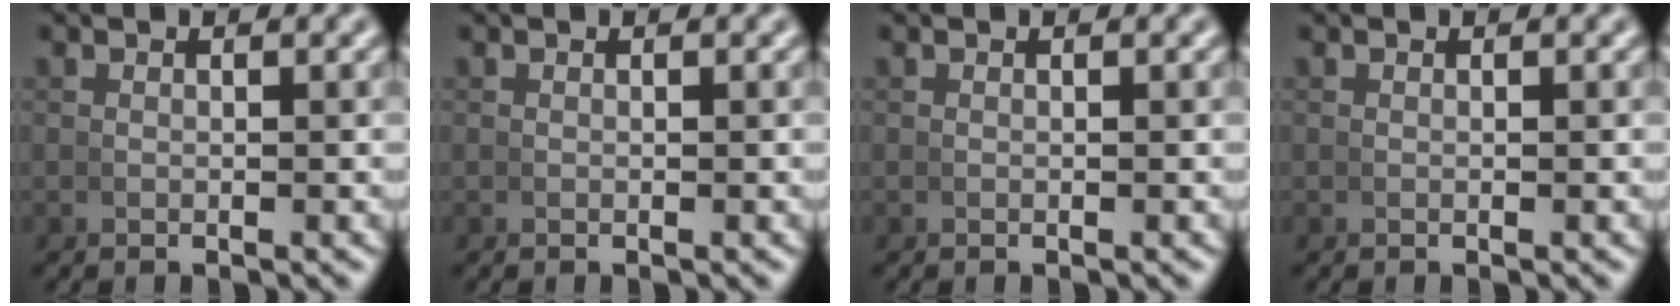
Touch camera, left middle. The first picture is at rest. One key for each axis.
{"total": 0.0}
{"total": 0.0}
{"total": 0.0}